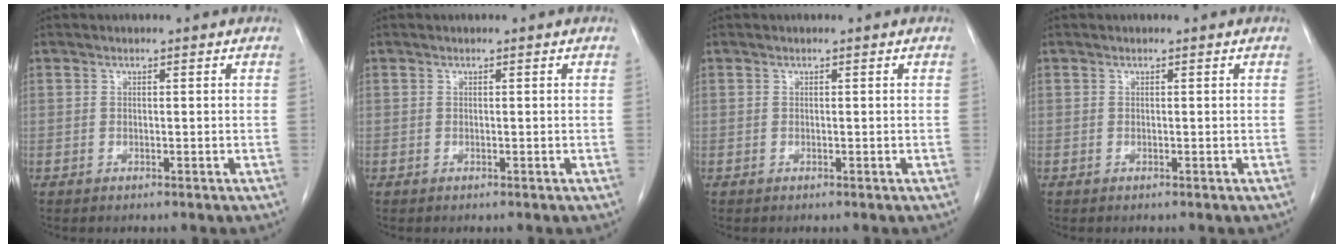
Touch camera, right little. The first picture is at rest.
{"total": 0.0}
{"total": 0.0}
{"total": 0.0}